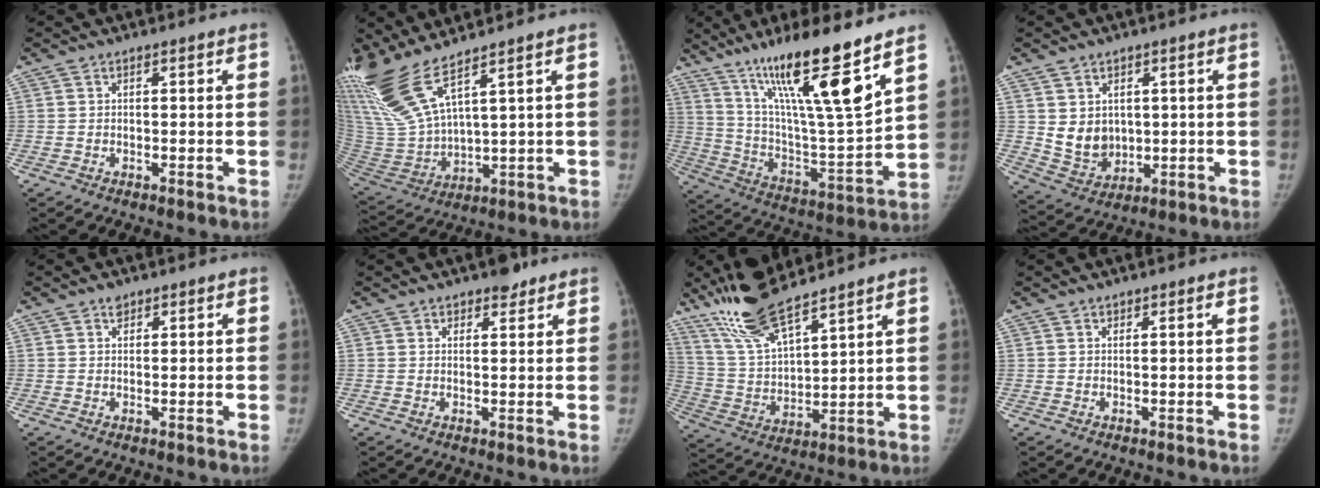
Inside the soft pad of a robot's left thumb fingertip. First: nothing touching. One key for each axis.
{"total": 14.5, "fx": 10.6, "fy": 2.0, "fz": 9.8, "tx": -0.225, "ty": -0.057, "tz": 0.232}
{"total": 22.9, "fx": 14.8, "fy": 2.0, "fz": 17.3, "tx": -0.277, "ty": -0.069, "tz": 0.264}
{"total": 7.2, "fx": 1.4, "fy": 6.1, "fz": 3.6, "tx": -0.040, "ty": -0.020, "tz": 0.051}
{"total": 1.4, "fx": 1.0, "fy": 0.9, "fz": 0.4, "tx": 0.002, "ty": -0.005, "tz": 0.017}
{"total": 2.8, "fx": 2.2, "fy": 1.4, "fz": 1.0, "tx": 0.001, "ty": -0.011, "tz": 0.033}
{"total": 13.3, "fx": 11.1, "fy": 2.2, "fz": 7.0, "tx": -0.135, "ty": -0.052, "tz": 0.229}
{"total": 0.9, "fx": 0.7, "fy": 0.0, "fz": 0.5, "tx": -0.007, "ty": 0.005, "tz": 0.014}